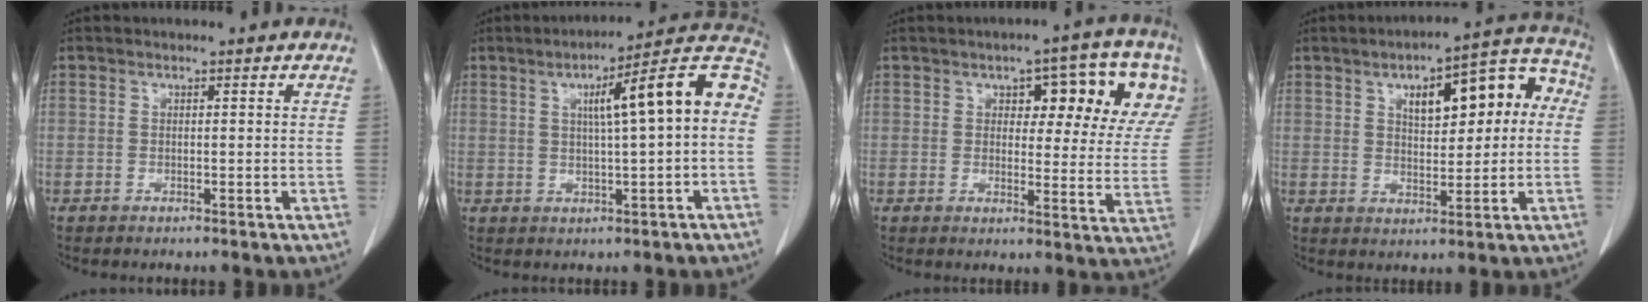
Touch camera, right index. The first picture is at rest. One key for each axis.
{"total": 12.9, "fx": 1.7, "fy": 1.1, "fz": 12.8, "tx": -0.175, "ty": 0.036, "tz": 0.019}
{"total": 14.6, "fx": 6.3, "fy": 5.4, "fz": 12.0, "tx": -0.141, "ty": 0.017, "tz": 0.073}
{"total": 13.1, "fx": 2.8, "fy": 5.3, "fz": 11.6, "tx": -0.148, "ty": 0.046, "tz": 0.042}